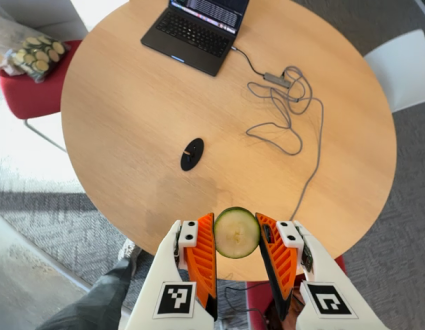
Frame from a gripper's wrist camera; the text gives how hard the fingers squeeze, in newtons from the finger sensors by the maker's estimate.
{"total": 10.4, "left": 10.8, "right": 10.1}